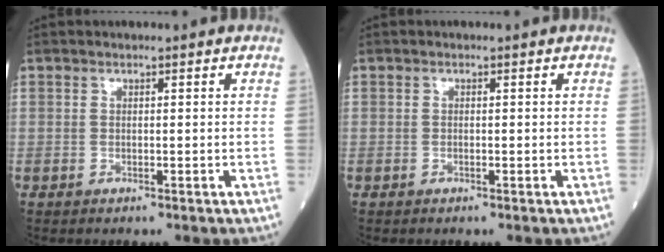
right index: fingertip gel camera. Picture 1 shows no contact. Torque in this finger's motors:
{"motor_torque": [0.00, 0.00, 0.00, 0.00]}